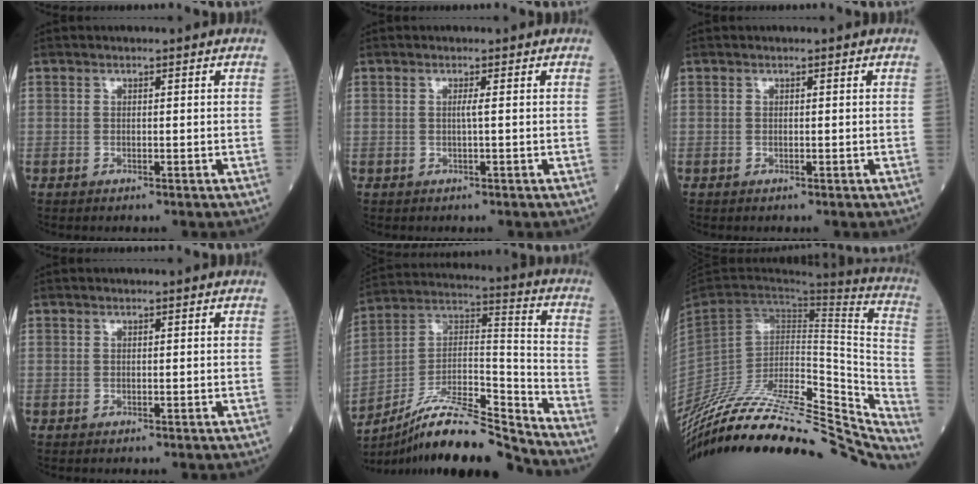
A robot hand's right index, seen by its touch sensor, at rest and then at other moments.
{"total": 0.8, "force": [0.0, -0.3, 0.8], "torque": [-0.012, 0.000, -0.003]}
{"total": 0.0}
{"total": 0.0}
{"total": 18.3, "force": [-16.0, 1.1, 8.8], "torque": [-0.160, 0.029, -0.285]}
{"total": 41.3, "force": [-35.9, 9.0, 18.3], "torque": [-0.245, -0.055, -0.506]}